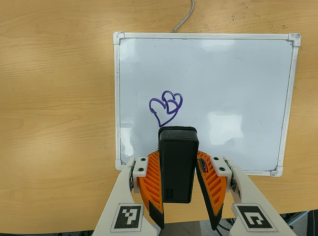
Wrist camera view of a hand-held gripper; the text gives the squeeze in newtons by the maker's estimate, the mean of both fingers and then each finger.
{"total": 7.0, "left": 5.4, "right": 8.6}